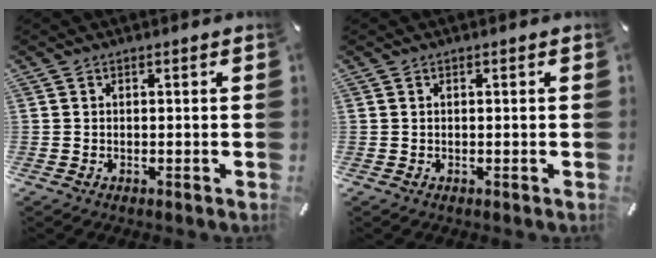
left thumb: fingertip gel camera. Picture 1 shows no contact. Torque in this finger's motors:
{"motor_torque": [0.21, 0.25, 0.00, 0.10, 0.02]}